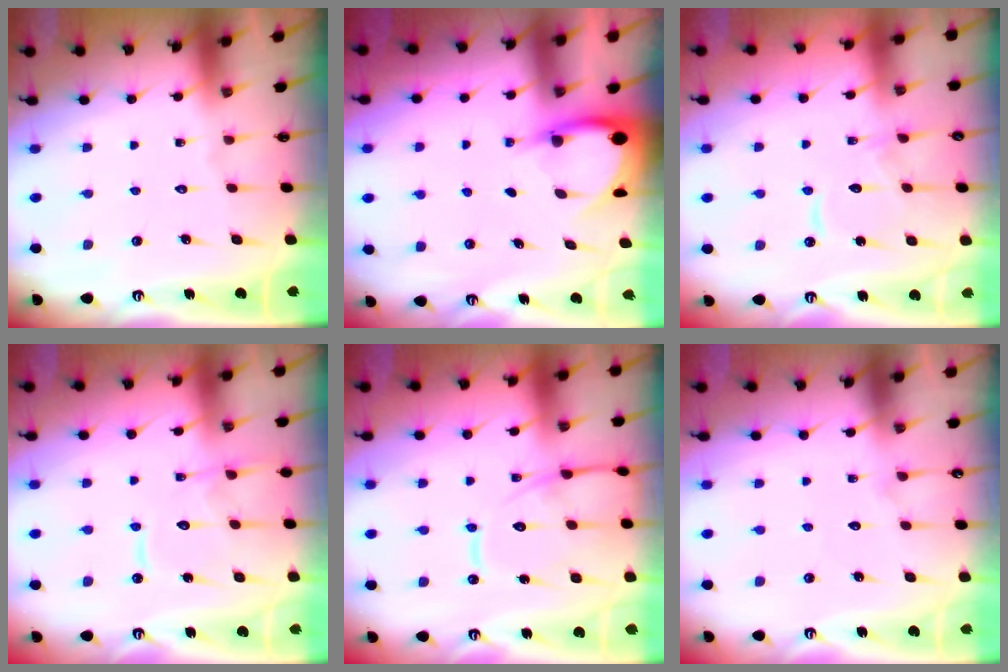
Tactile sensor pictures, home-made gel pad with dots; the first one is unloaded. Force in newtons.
{"total": 4.0, "press": 4.0, "slide": 0.3}
{"total": 11.3, "press": 11.3, "slide": 0.9}
{"total": 11.9, "press": 11.9, "slide": 1.2}
{"total": 13.3, "press": 13.2, "slide": 1.0}
{"total": 5.0, "press": 5.0, "slide": 0.5}